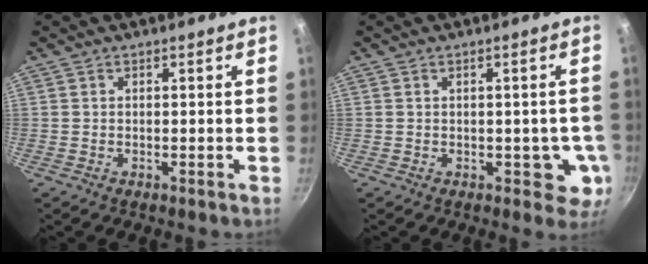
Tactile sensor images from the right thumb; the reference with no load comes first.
{"total": 4.4, "force": [-0.6, 2.9, 3.2], "torque": [-0.012, -0.002, -0.005]}